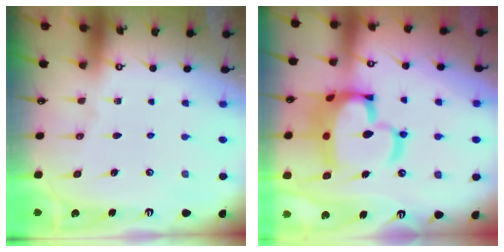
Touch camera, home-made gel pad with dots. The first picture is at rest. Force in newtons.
{"total": 16.7, "press": 16.6, "slide": 2.0}